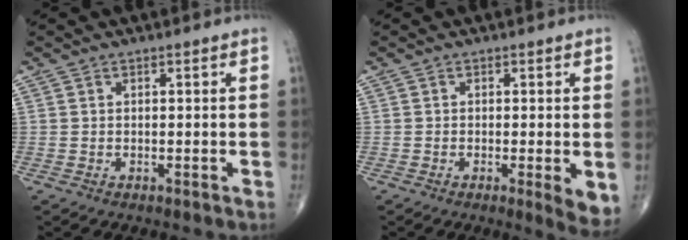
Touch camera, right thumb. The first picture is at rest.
{"total": 4.4, "force": [-0.8, 0.8, 4.2], "torque": [-0.064, -0.013, -0.017]}